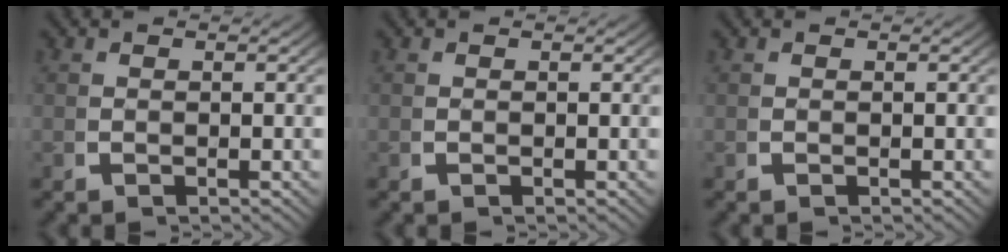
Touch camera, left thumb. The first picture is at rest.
{"total": 0.0}
{"total": 0.0}